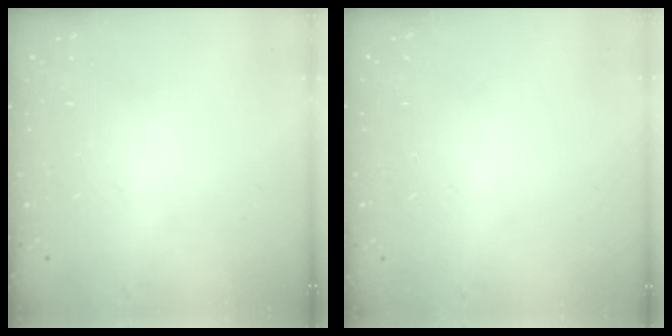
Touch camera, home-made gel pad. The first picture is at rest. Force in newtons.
{"total": 0.0}